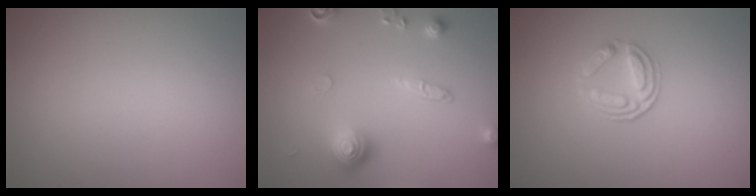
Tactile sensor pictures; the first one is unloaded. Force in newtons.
{"total": 3.9, "press": 3.1, "slide": 2.4}
{"total": 2.4, "press": 1.9, "slide": 1.5}